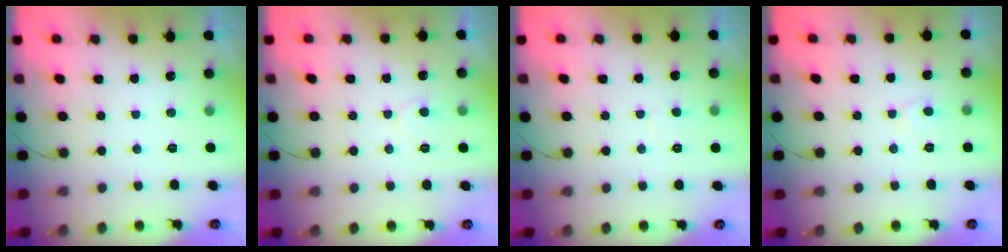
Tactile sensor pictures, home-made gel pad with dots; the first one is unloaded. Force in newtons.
{"total": 5.6, "press": 5.6, "slide": 0.3}
{"total": 2.3, "press": 2.3, "slide": 0.2}
{"total": 3.7, "press": 3.7, "slide": 0.3}